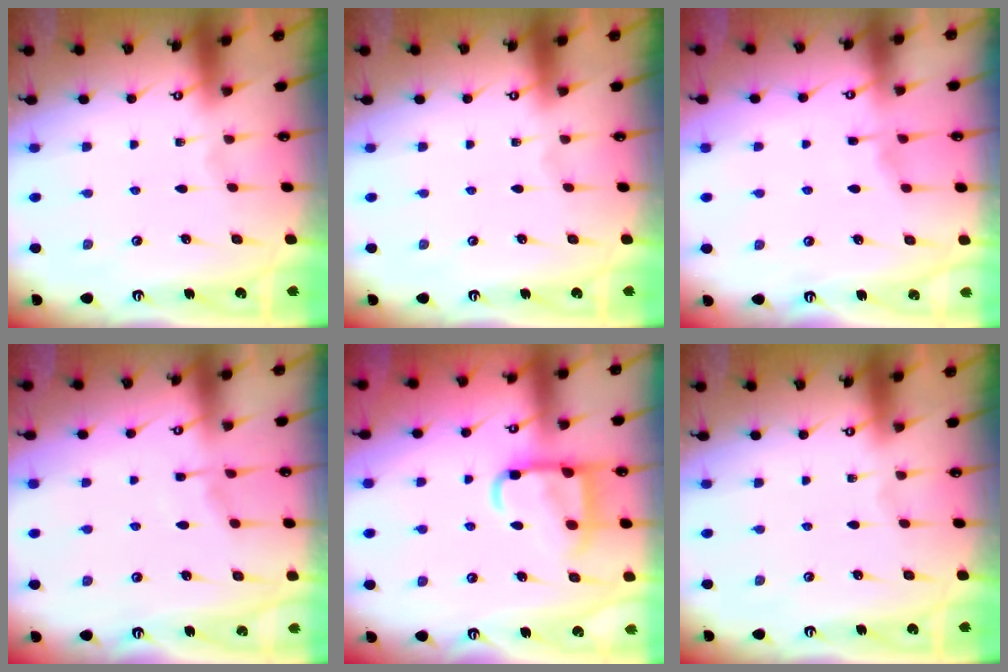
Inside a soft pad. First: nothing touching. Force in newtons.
{"total": 0.0}
{"total": 3.3, "press": 3.3, "slide": 0.3}
{"total": 3.9, "press": 3.9, "slide": 0.3}
{"total": 13.1, "press": 13.0, "slide": 1.6}
{"total": 0.0}